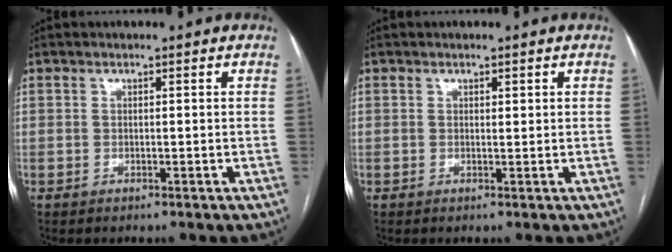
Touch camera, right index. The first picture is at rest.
{"total": 0.8, "force": [0.4, 0.3, 0.6], "torque": [-0.008, -0.001, 0.006]}